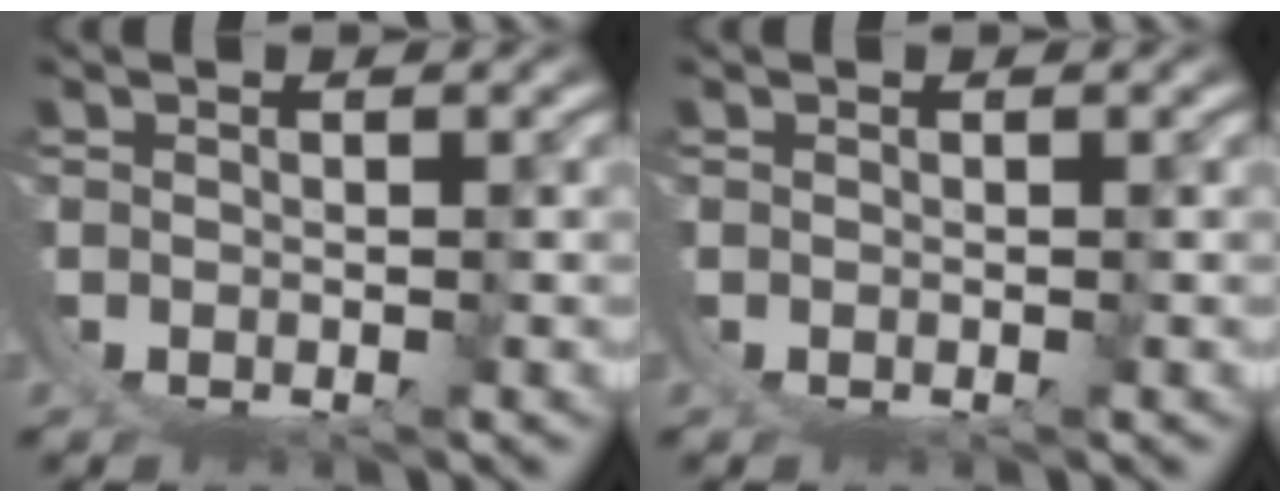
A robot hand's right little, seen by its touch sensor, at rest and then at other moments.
{"total": 0.0}